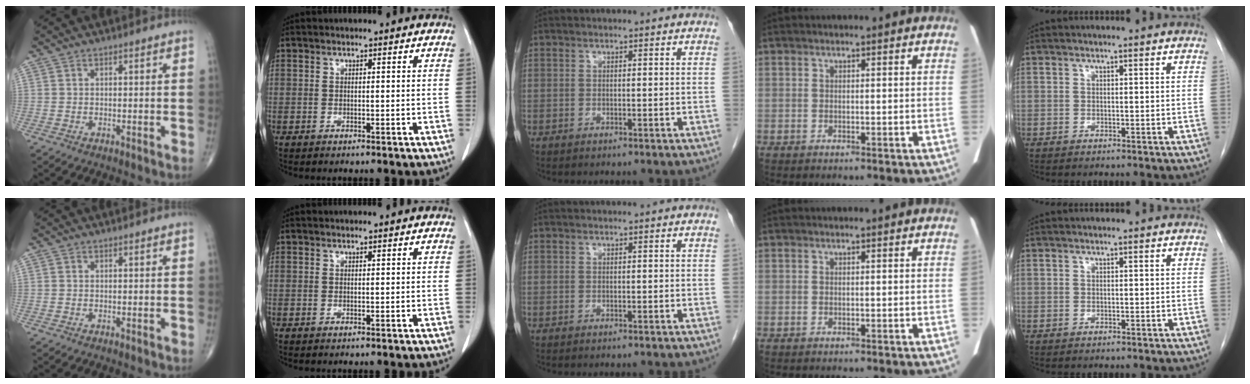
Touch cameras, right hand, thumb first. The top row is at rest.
{}